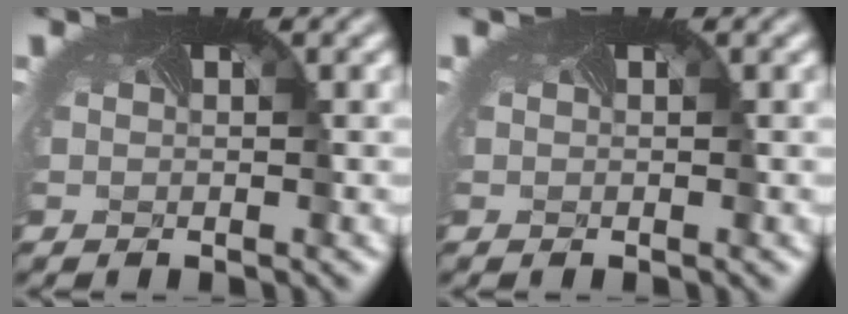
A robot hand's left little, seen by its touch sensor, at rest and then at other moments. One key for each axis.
{"total": 0.0}